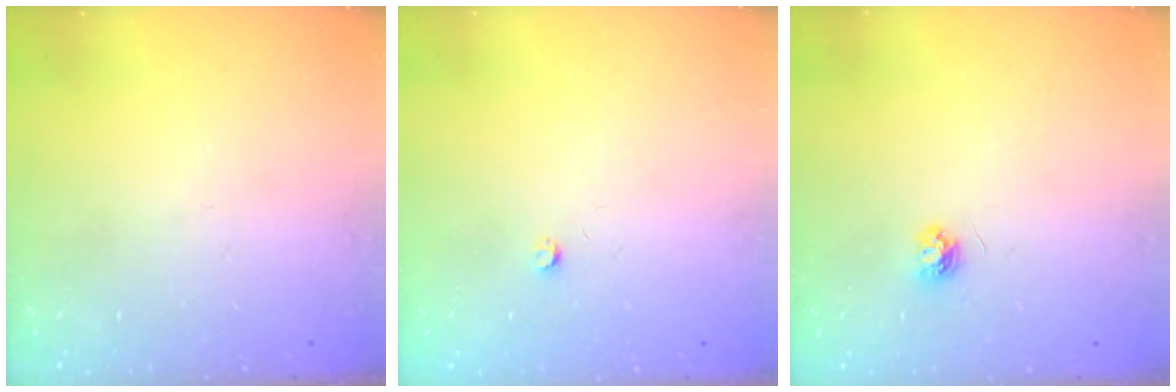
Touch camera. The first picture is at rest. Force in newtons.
{"total": 2.5, "press": 2.5, "slide": 0.4}
{"total": 3.9, "press": 3.9, "slide": 0.4}